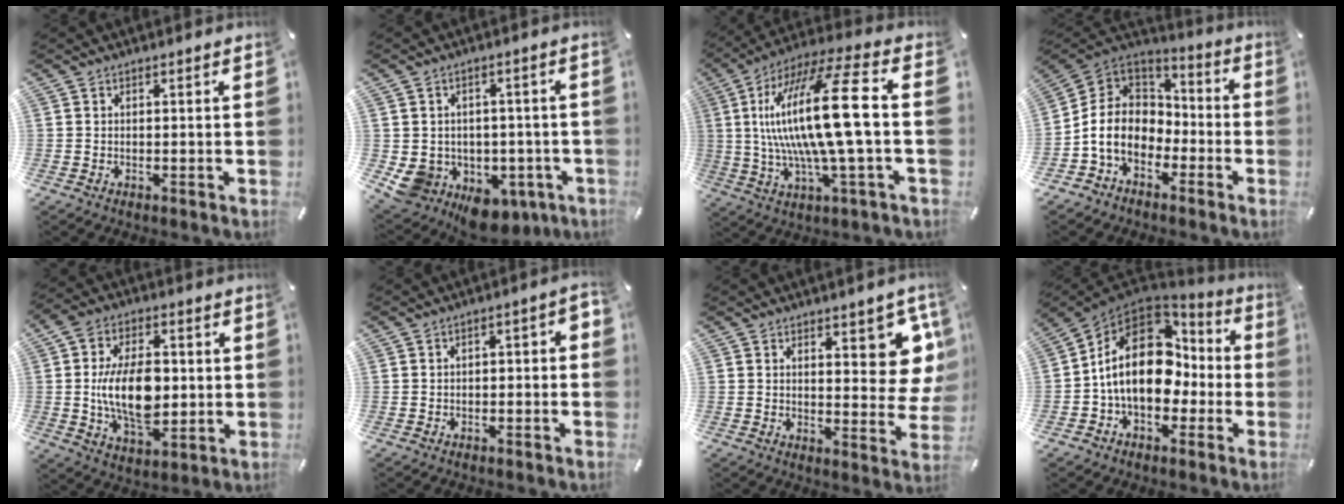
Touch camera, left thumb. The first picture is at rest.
{"total": 8.2, "force": [-2.6, 7.4, 2.3], "torque": [-0.035, -0.007, -0.032]}
{"total": 21.7, "force": [1.7, 4.5, 21.2], "torque": [-0.425, -0.008, 0.010]}
{"total": 11.4, "force": [-4.4, 9.3, 5.0], "torque": [-0.127, 0.025, -0.081]}
{"total": 15.0, "force": [0.0, 9.2, 11.9], "torque": [-0.229, -0.003, 0.000]}
{"total": 3.1, "force": [-2.1, 1.3, 1.8], "torque": [-0.028, 0.016, -0.041]}
{"total": 10.1, "force": [4.9, 4.6, 7.5], "torque": [-0.078, -0.034, 0.082]}
{"total": 18.0, "force": [1.9, 13.0, 12.3], "torque": [-0.221, -0.011, 0.033]}